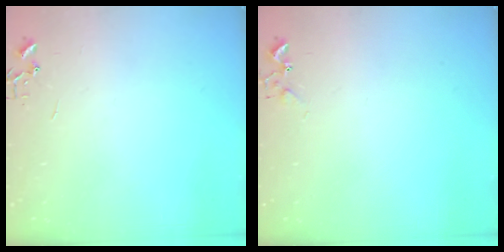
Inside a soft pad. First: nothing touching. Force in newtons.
{"total": 5.2, "press": 5.2, "slide": 0.6}